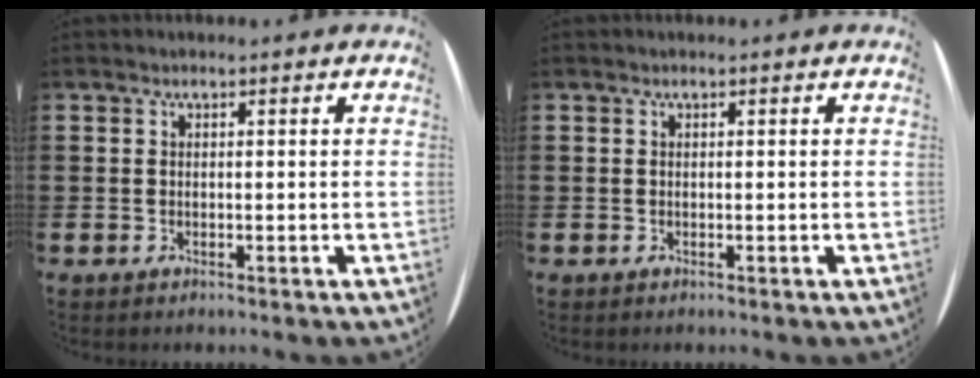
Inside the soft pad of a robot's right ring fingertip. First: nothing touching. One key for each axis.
{"total": 0.0}